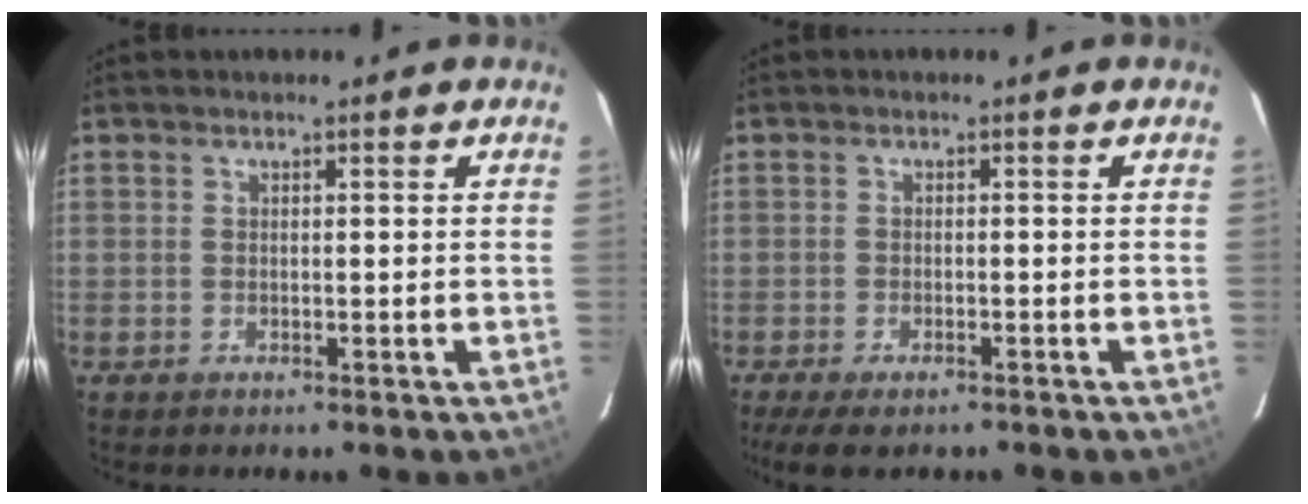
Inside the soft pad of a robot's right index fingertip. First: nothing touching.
{"total": 6.7, "force": [-5.1, 2.0, 3.8], "torque": [-0.092, -0.028, -0.087]}